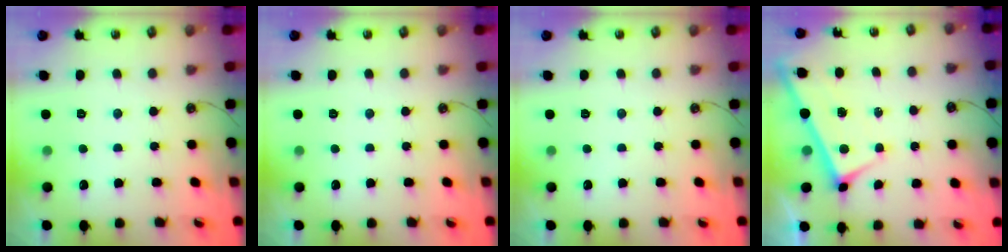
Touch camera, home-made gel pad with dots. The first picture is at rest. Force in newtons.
{"total": 0.0}
{"total": 0.0}
{"total": 1.7, "press": 1.7, "slide": 0.1}